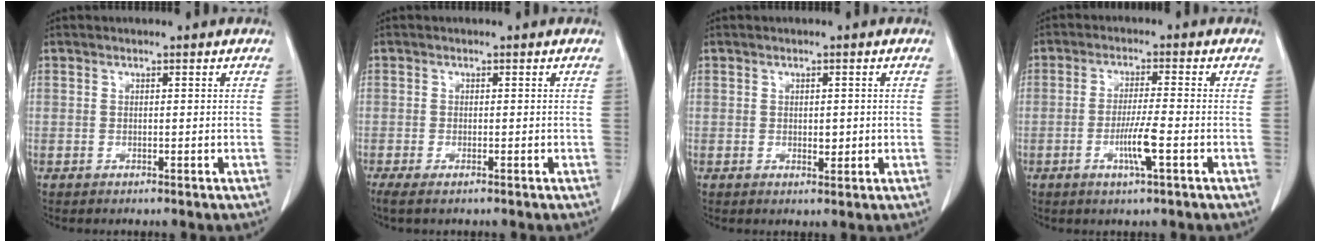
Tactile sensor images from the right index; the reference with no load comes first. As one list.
[{"total": 2.0, "force": [-1.4, 0.5, 1.3], "torque": [-0.020, -0.004, -0.020]}, {"total": 1.8, "force": [0.1, 1.0, 1.5], "torque": [-0.020, -0.001, 0.008]}, {"total": 5.3, "force": [-1.8, -0.2, 5.0], "torque": [-0.092, -0.008, -0.032]}]